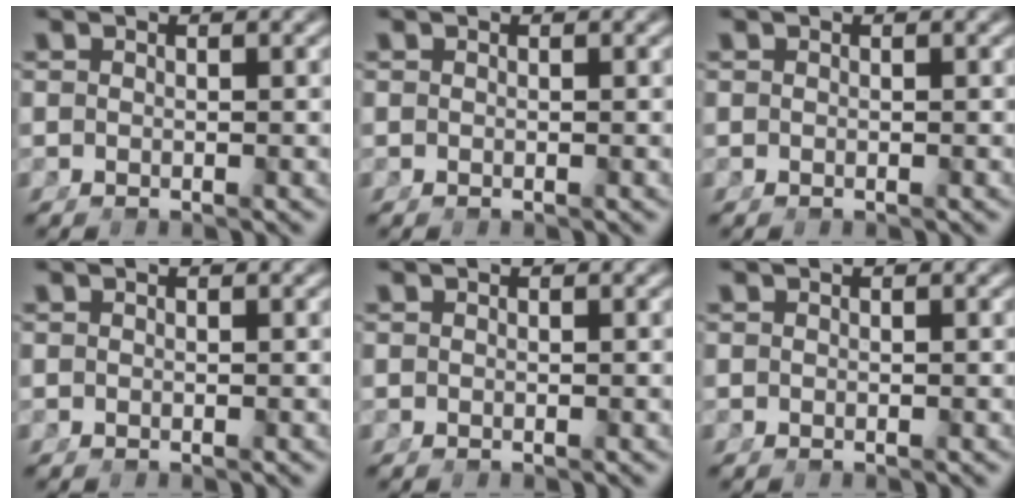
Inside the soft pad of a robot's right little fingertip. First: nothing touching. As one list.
[{"total": 0.0}, {"total": 0.0}, {"total": 0.0}, {"total": 0.0}, {"total": 0.0}]